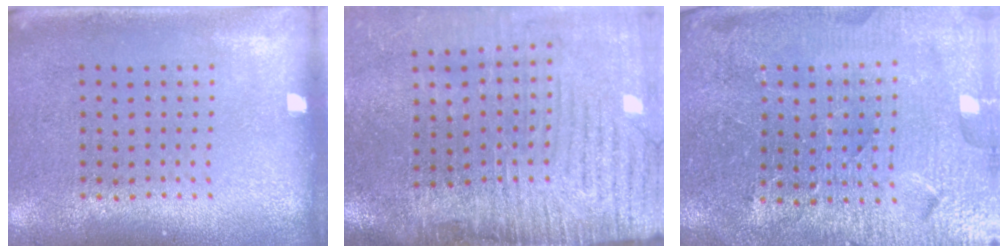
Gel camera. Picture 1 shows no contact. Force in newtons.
{"total": 4.4, "press": 3.7, "slide": 2.3}
{"total": 5.3, "press": 4.9, "slide": 2.1}